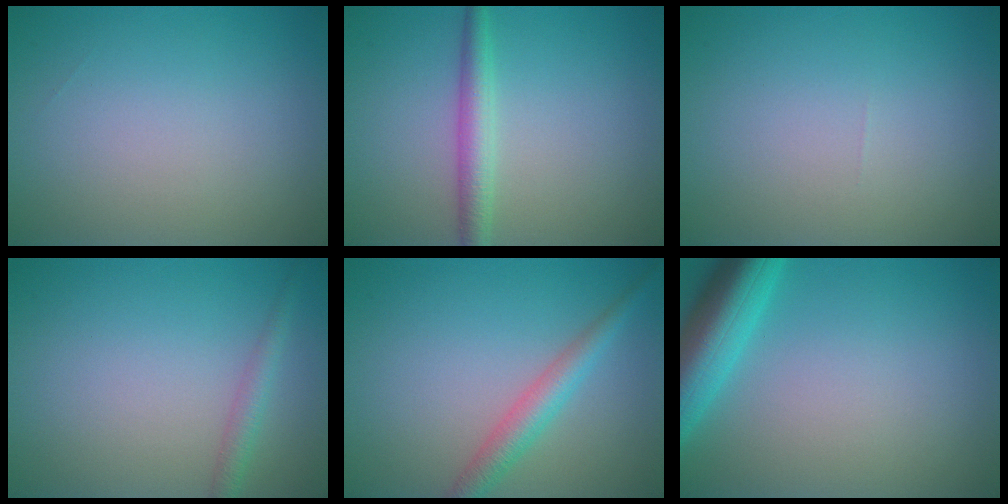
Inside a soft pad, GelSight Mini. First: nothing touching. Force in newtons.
{"total": 2.7, "press": 2.7, "slide": 0.0}
{"total": 0.0}
{"total": 1.8, "press": 1.8, "slide": 0.1}
{"total": 2.9, "press": 2.9, "slide": 0.1}
{"total": 6.6, "press": 6.5, "slide": 0.4}